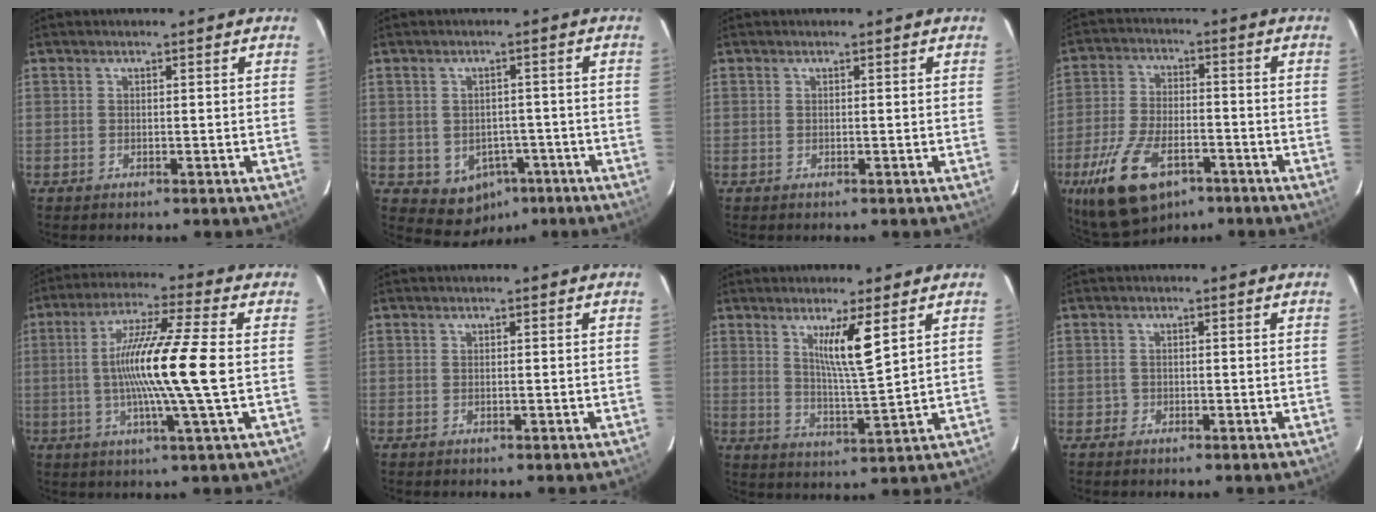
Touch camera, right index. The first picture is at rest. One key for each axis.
{"total": 6.9, "fx": -2.8, "fy": 5.7, "fz": 2.7, "tx": -0.039, "ty": 0.011, "tz": -0.023}
{"total": 0.0}
{"total": 13.2, "fx": -7.1, "fy": 6.3, "fz": 9.2, "tx": -0.194, "ty": -0.009, "tz": -0.119}
{"total": 13.6, "fx": -0.4, "fy": -1.2, "fz": 13.5, "tx": -0.252, "ty": -0.005, "tz": -0.015}
{"total": 0.0}
{"total": 7.1, "fx": 3.4, "fy": -0.5, "fz": 6.3, "tx": -0.110, "ty": -0.019, "tz": 0.062}
{"total": 0.9, "fx": -0.4, "fy": 0.8, "fz": -0.2, "tx": 0.001, "ty": 0.005, "tz": -0.009}